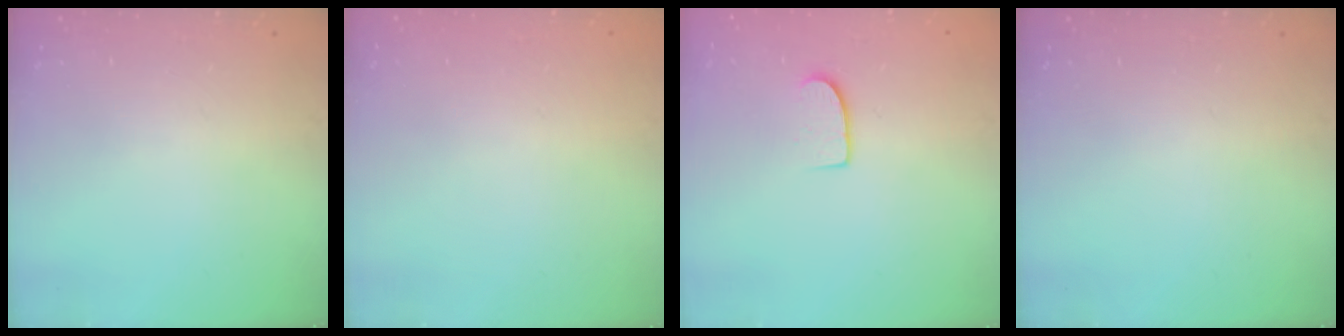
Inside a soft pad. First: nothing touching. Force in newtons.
{"total": 0.0}
{"total": 7.3, "press": 7.3, "slide": 0.6}
{"total": 0.0}